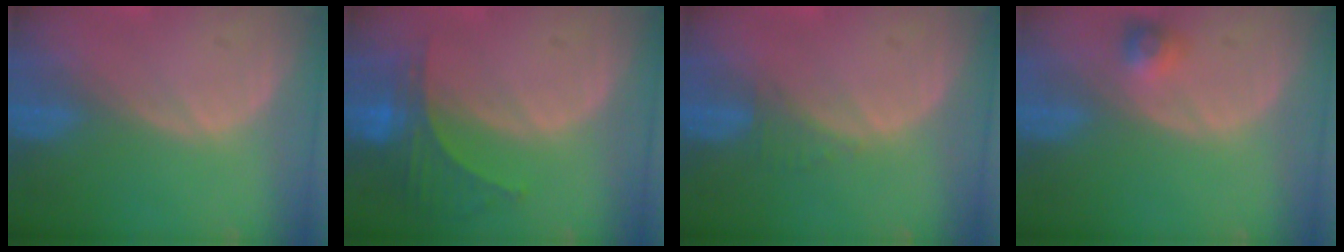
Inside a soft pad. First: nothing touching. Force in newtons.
{"total": 6.1, "press": 5.7, "slide": 2.1}
{"total": 1.3, "press": 1.2, "slide": 0.4}
{"total": 2.6, "press": 2.4, "slide": 1.0}